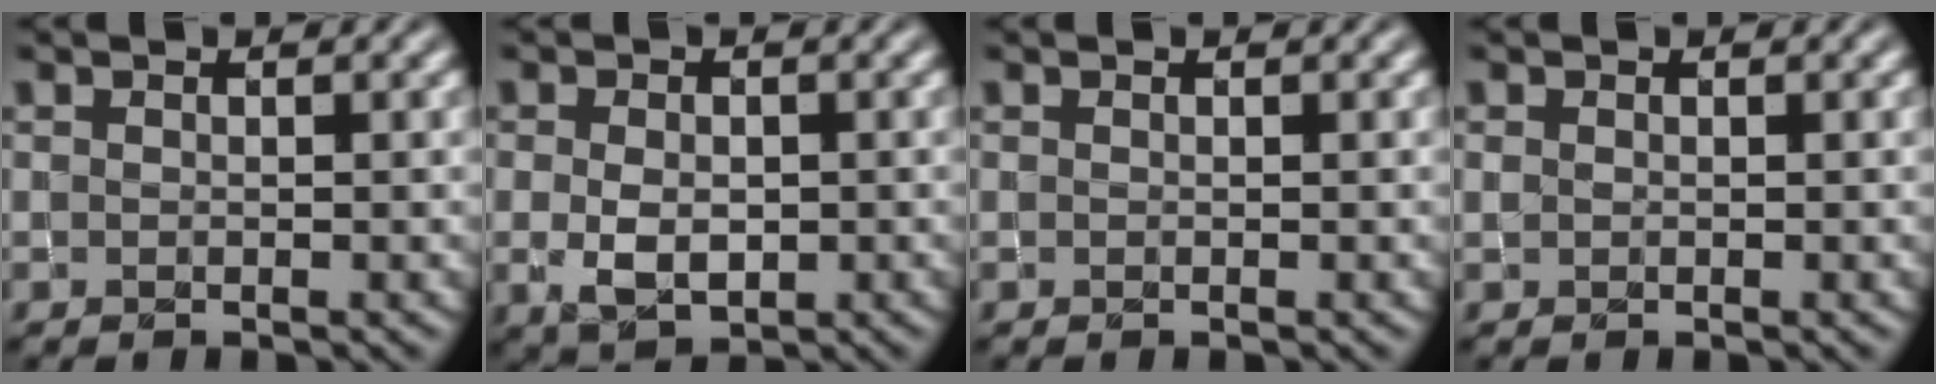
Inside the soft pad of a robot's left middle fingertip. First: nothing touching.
{"total": 3.0, "force": [-0.3, 2.1, 2.0], "torque": [-0.041, -0.001, -0.002]}
{"total": 0.0}
{"total": 0.0}